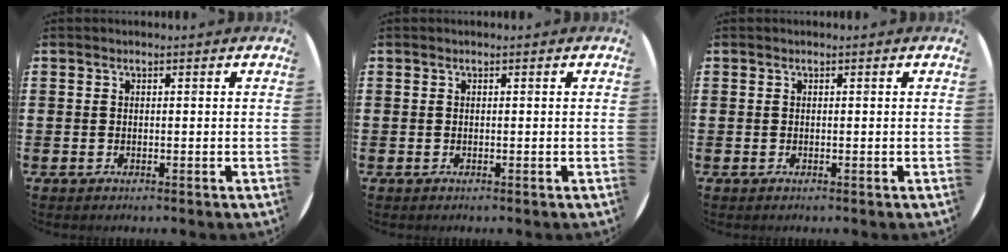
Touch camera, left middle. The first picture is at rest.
{"total": 0.0}
{"total": 0.0}